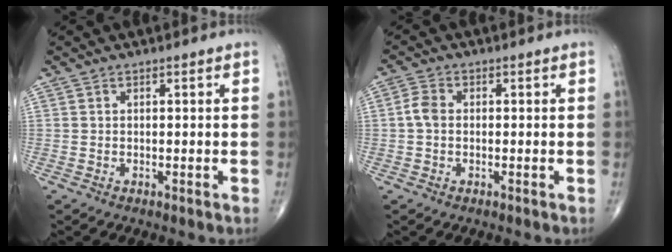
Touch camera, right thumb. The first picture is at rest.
{"total": 2.9, "force": [-0.2, 2.0, 2.1], "torque": [-0.042, 0.007, -0.011]}